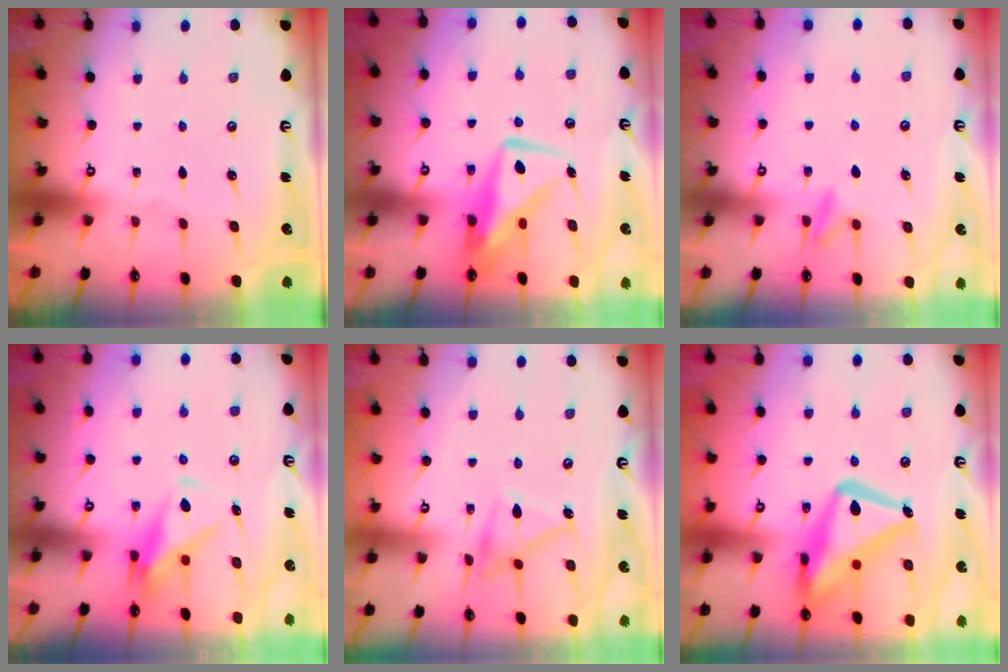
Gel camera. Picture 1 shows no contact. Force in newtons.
{"total": 10.2, "press": 10.2, "slide": 1.1}
{"total": 8.7, "press": 8.6, "slide": 0.8}
{"total": 7.5, "press": 7.4, "slide": 1.2}
{"total": 14.5, "press": 14.5, "slide": 0.7}
{"total": 22.0, "press": 21.9, "slide": 1.9}